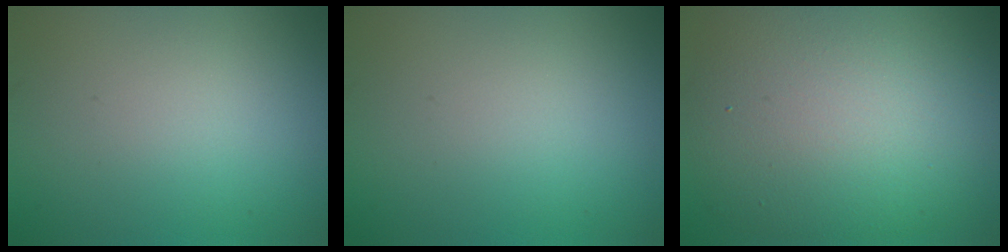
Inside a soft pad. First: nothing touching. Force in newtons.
{"total": 0.0}
{"total": 11.4, "press": 11.4, "slide": 0.8}